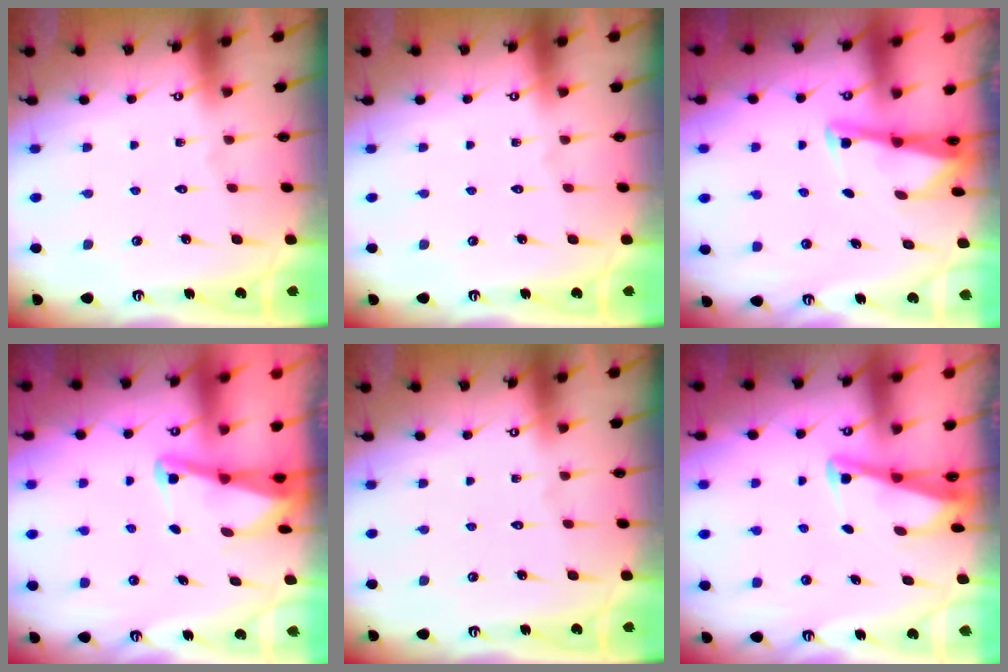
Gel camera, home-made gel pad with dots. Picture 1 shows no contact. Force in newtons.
{"total": 0.0}
{"total": 3.1, "press": 3.1, "slide": 0.3}
{"total": 2.2, "press": 2.2, "slide": 0.3}
{"total": 0.0}
{"total": 2.7, "press": 2.7, "slide": 0.3}